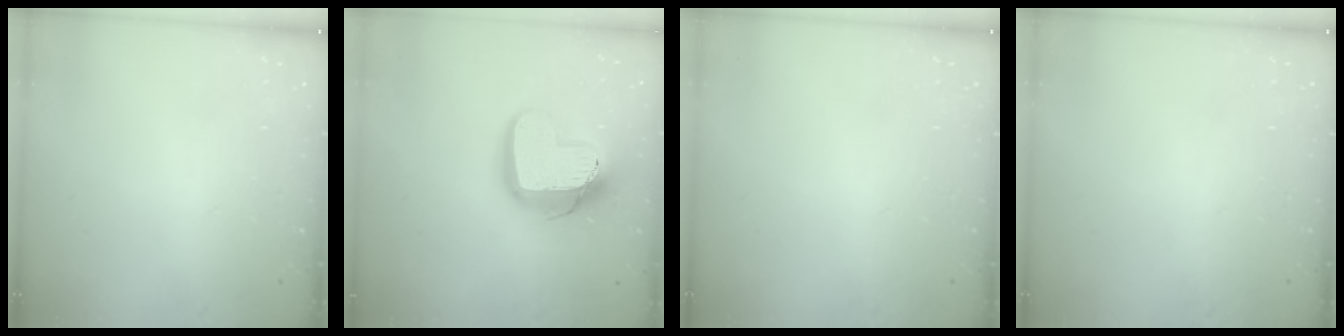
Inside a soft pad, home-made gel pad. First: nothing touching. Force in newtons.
{"total": 16.6, "press": 16.6, "slide": 1.3}
{"total": 0.0}
{"total": 0.0}